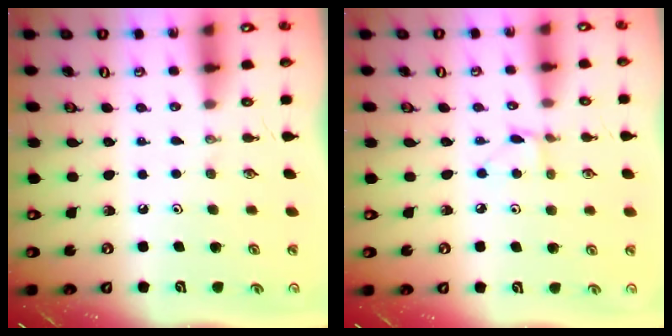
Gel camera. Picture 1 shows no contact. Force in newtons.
{"total": 2.6, "press": 2.6, "slide": 0.3}